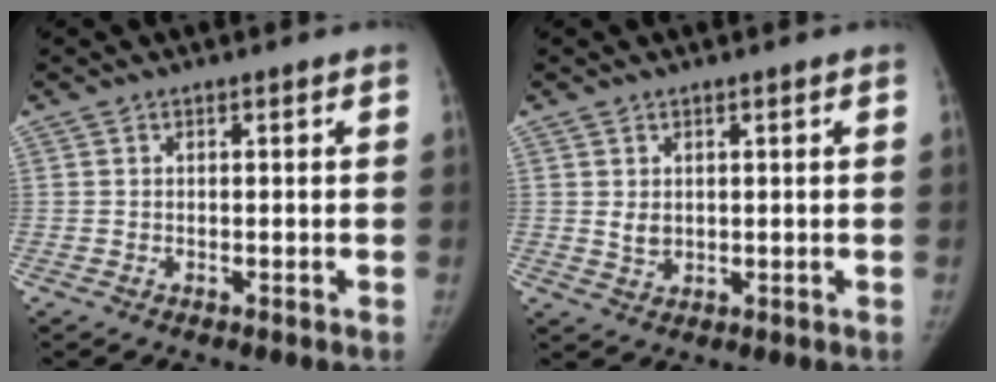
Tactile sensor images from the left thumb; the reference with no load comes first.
{"total": 2.4, "force": [0.6, 1.8, 1.4], "torque": [-0.019, -0.009, 0.018]}